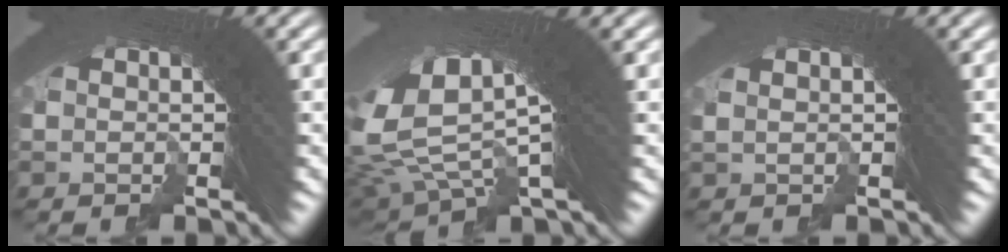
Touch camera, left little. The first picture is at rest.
{"total": 12.7, "force": [4.4, 7.1, 9.6], "torque": [-0.188, 0.005, 0.071]}
{"total": 1.4, "force": [0.7, -0.5, 1.0], "torque": [0.008, 0.016, 0.011]}